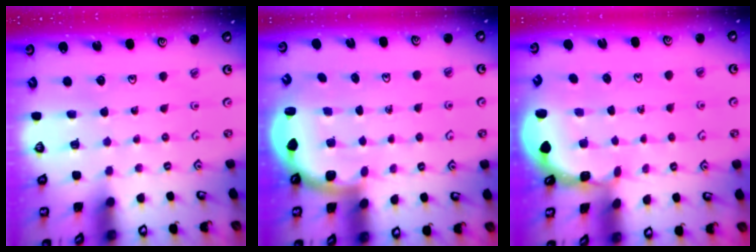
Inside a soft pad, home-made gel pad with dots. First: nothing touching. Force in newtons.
{"total": 2.6, "press": 2.5, "slide": 0.6}
{"total": 1.2, "press": 1.2, "slide": 0.3}